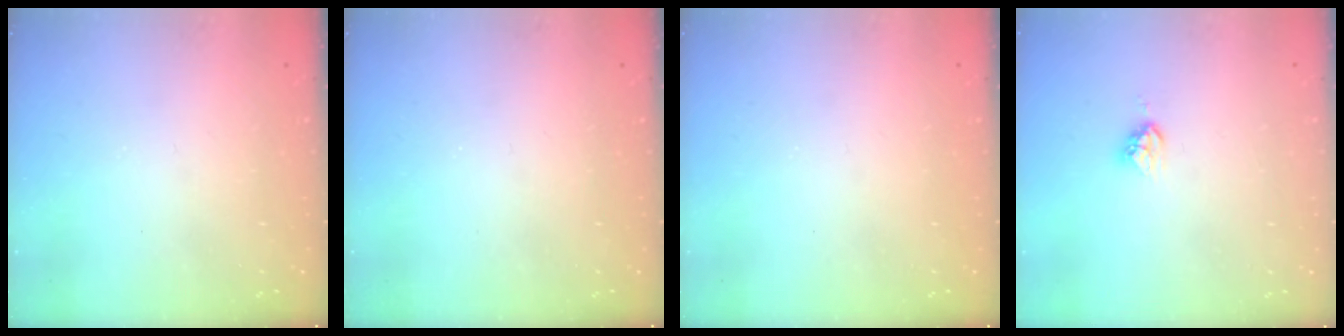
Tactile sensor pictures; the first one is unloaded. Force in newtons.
{"total": 0.0}
{"total": 0.0}
{"total": 4.7, "press": 4.7, "slide": 0.1}